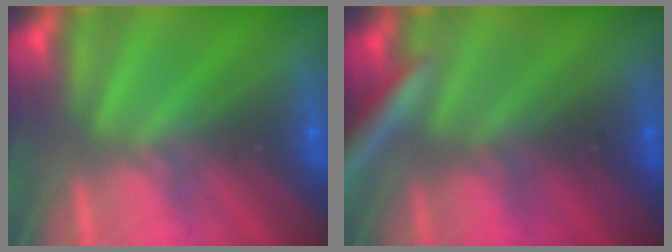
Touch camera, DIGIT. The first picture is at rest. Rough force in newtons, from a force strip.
{"total": 2.8}